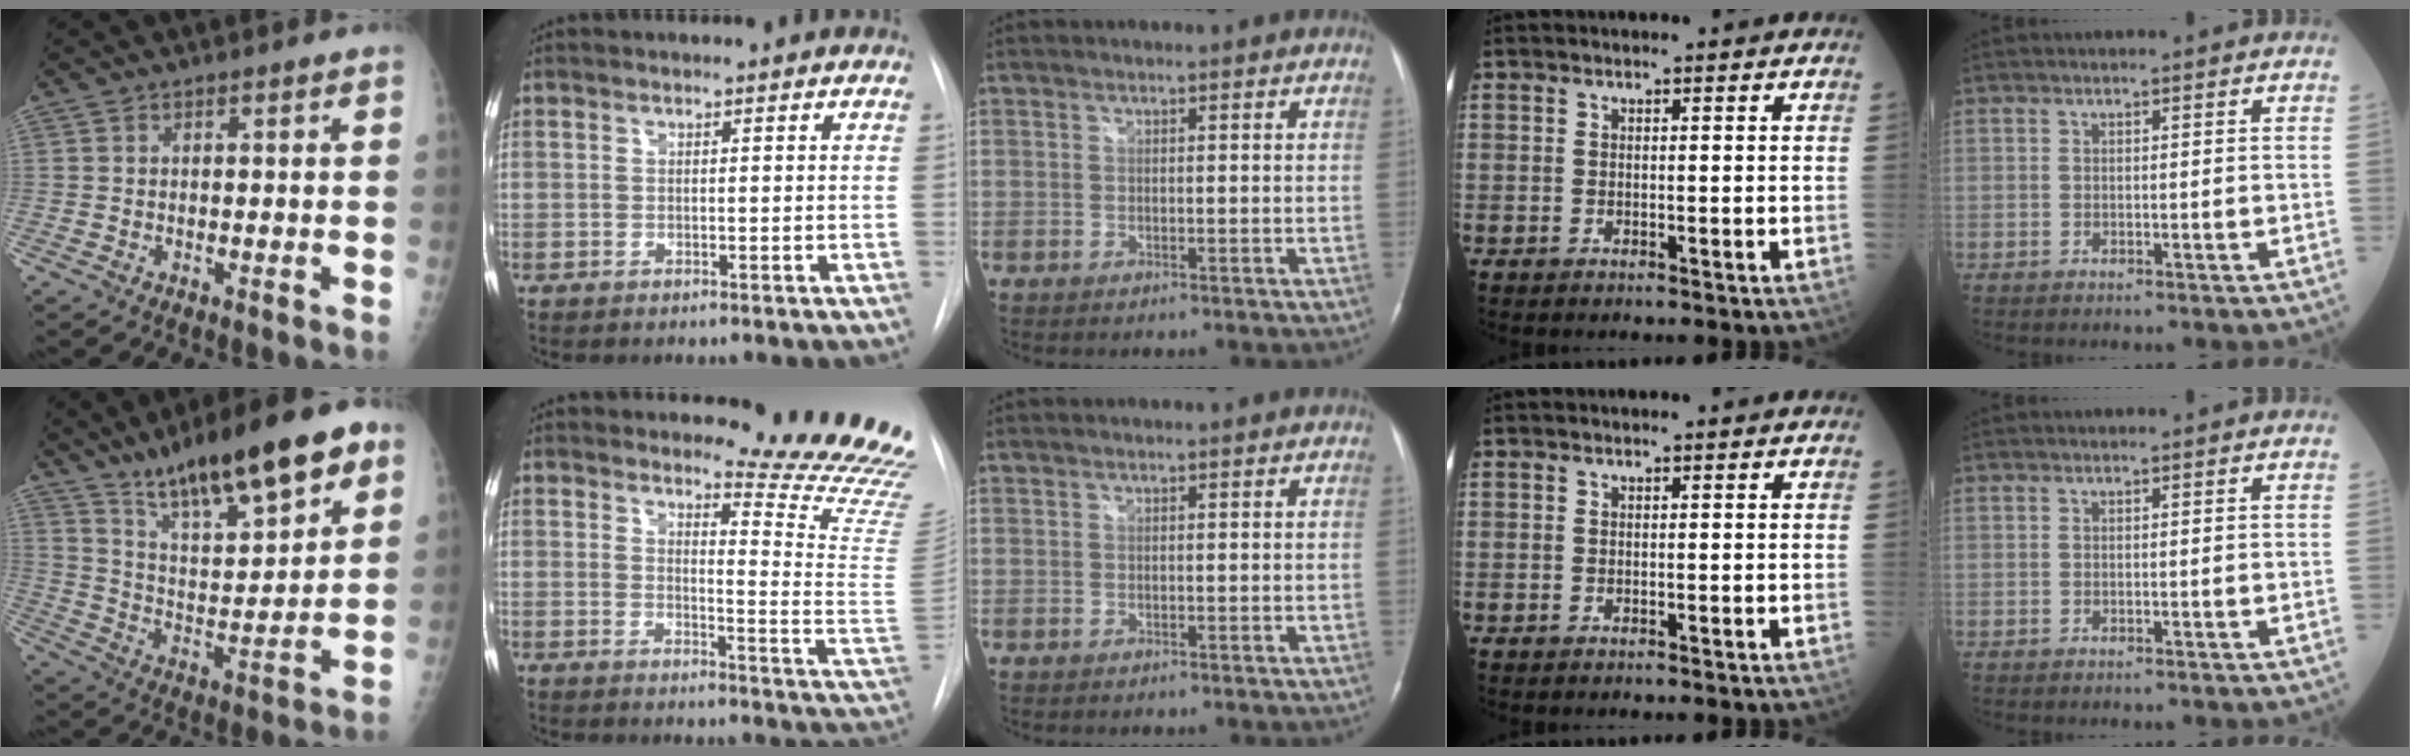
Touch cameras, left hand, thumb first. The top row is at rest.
{"thumb": {"total": 20.9, "force": [13.5, 5.8, 14.8], "torque": [-0.205, -0.050, 0.227]}, "index": {"total": 15.7, "force": [15.1, -1.2, 4.2], "torque": [-0.053, -0.161, 0.163]}}